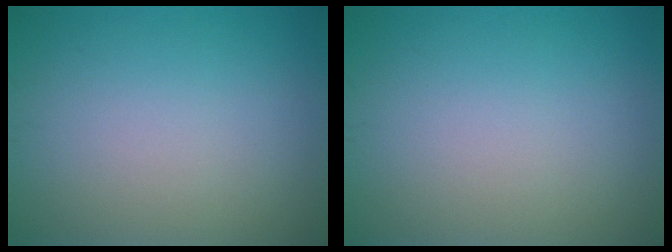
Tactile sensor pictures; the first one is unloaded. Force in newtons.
{"total": 0.0}